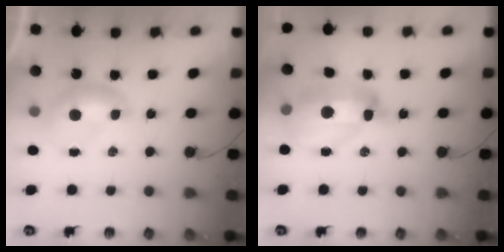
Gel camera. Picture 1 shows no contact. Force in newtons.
{"total": 10.4, "press": 10.3, "slide": 1.3}